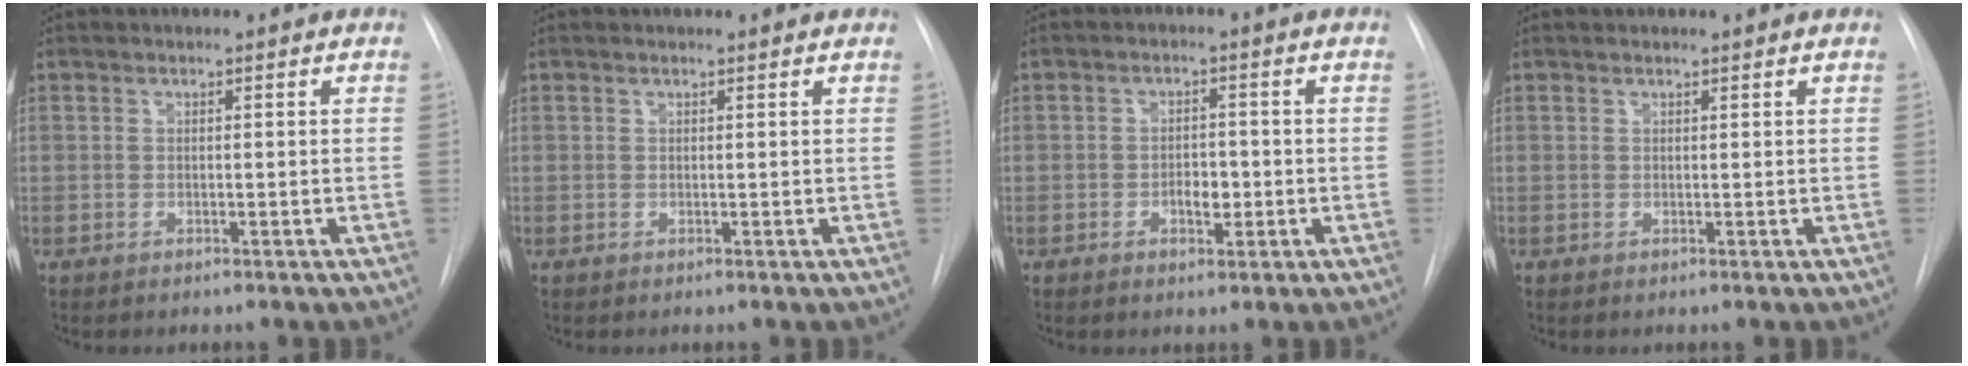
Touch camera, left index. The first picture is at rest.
{"total": 1.4, "force": [1.4, 0.2, 0.0], "torque": [-0.011, 0.011, 0.014]}
{"total": 3.1, "force": [-0.9, 1.7, 2.5], "torque": [-0.036, 0.004, -0.010]}
{"total": 1.3, "force": [1.2, 0.2, 0.3], "torque": [-0.007, 0.017, 0.019]}